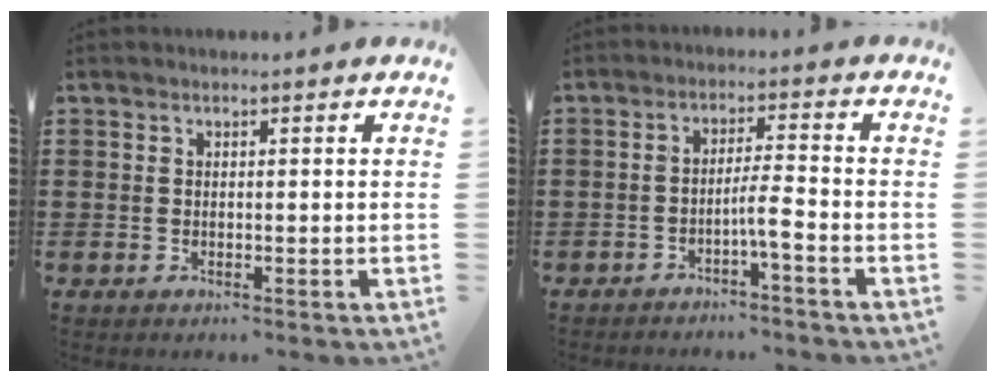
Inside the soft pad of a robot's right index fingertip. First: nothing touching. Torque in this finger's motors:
{"motor_torque": [0.30, 0.24, 0.27, 0.02]}